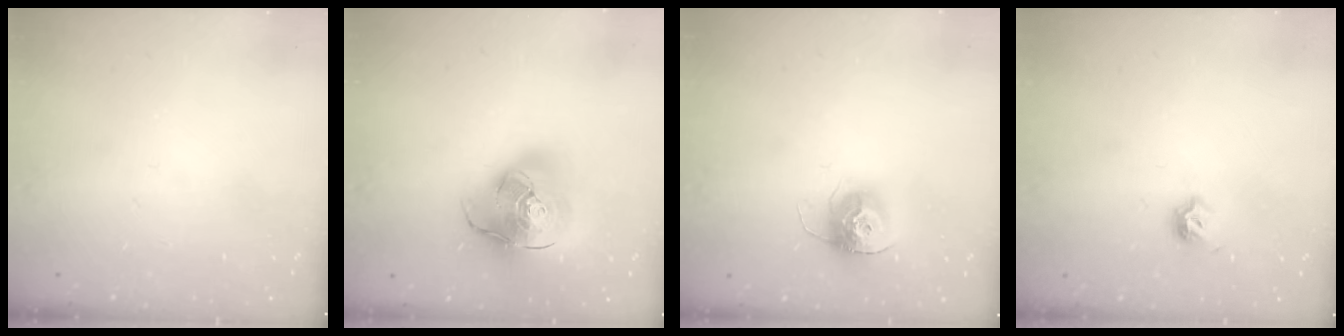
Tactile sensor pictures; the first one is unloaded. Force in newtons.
{"total": 22.5, "press": 22.3, "slide": 3.4}
{"total": 12.3, "press": 12.3, "slide": 1.0}
{"total": 4.3, "press": 4.2, "slide": 1.2}